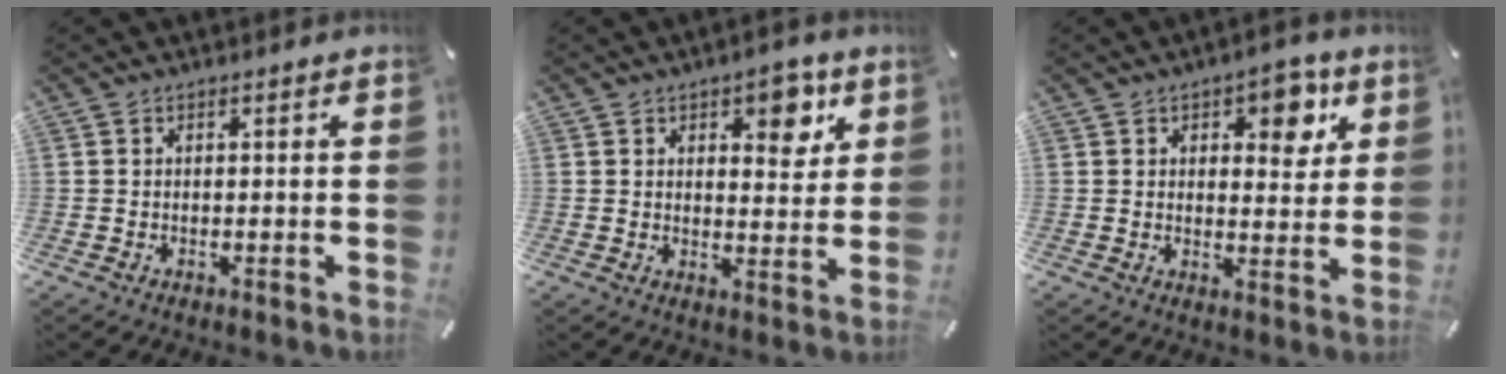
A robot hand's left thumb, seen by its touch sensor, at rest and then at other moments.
{"total": 7.0, "force": [4.0, 4.1, 3.9], "torque": [-0.027, -0.022, 0.059]}
{"total": 7.3, "force": [3.6, 4.4, 4.5], "torque": [-0.037, -0.017, 0.052]}